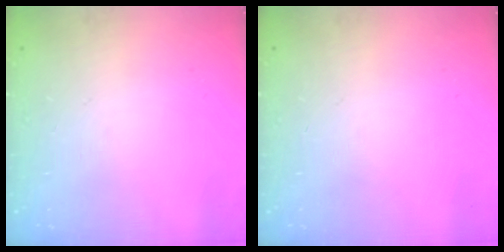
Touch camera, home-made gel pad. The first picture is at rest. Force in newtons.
{"total": 0.0}